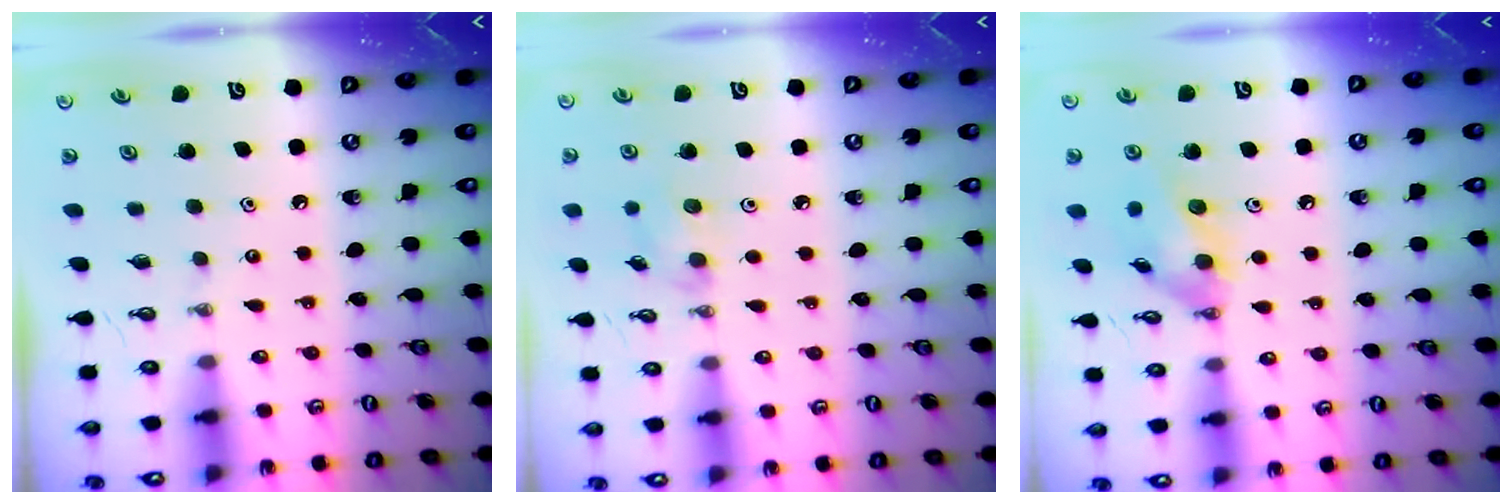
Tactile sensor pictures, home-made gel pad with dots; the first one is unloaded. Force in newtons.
{"total": 5.1, "press": 4.8, "slide": 1.7}
{"total": 11.3, "press": 11.1, "slide": 1.9}